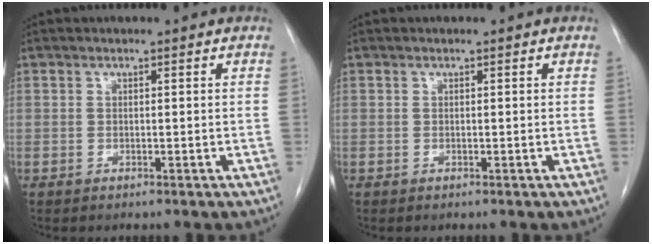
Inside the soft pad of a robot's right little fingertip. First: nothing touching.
{"total": 0.0}